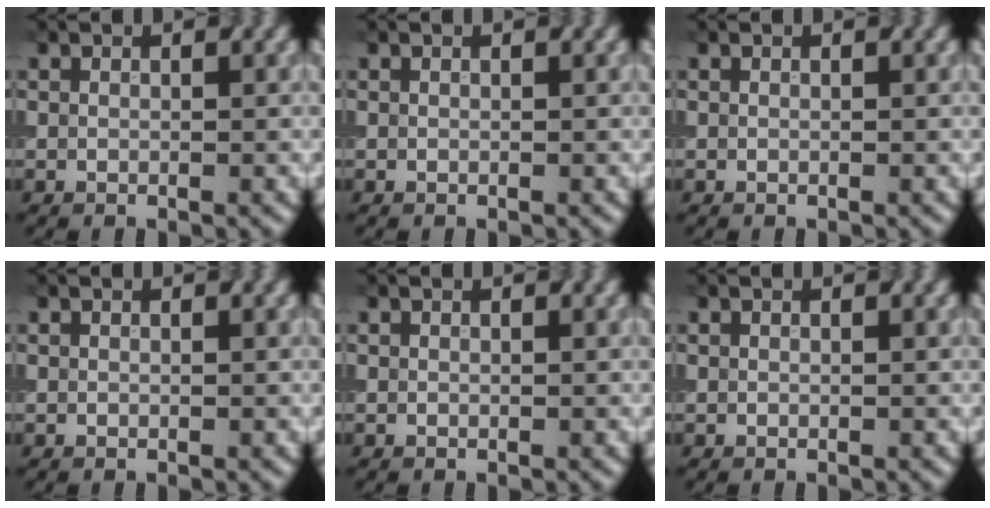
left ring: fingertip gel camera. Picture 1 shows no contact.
{"total": 0.0}
{"total": 0.0}
{"total": 0.0}
{"total": 0.0}
{"total": 0.0}